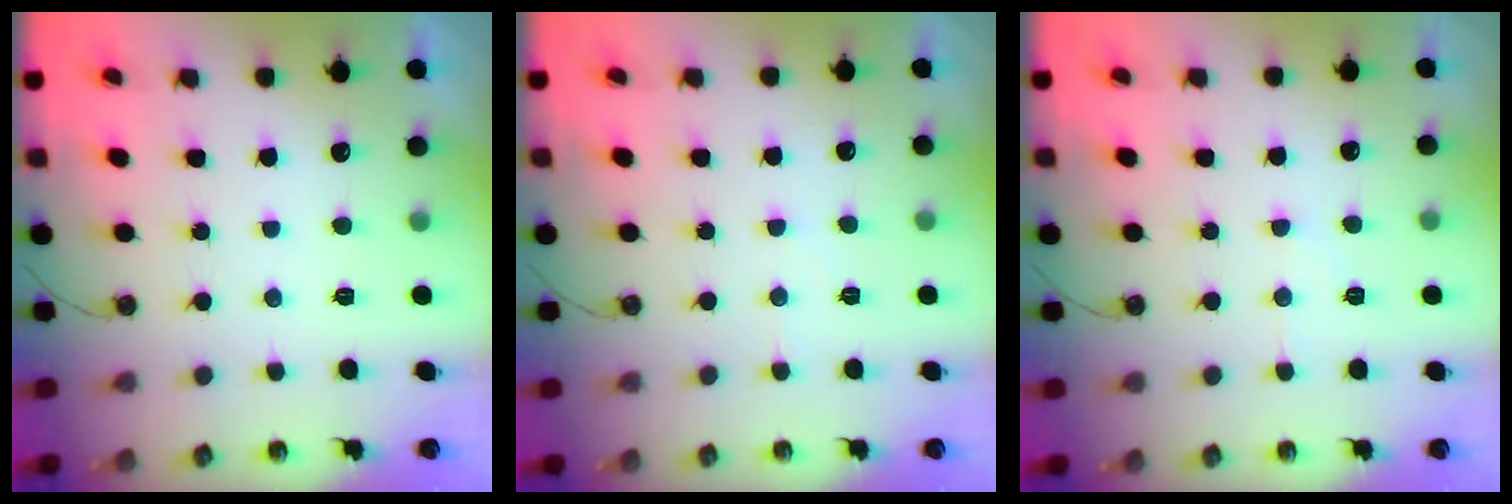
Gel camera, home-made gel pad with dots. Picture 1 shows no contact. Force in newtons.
{"total": 4.4, "press": 4.3, "slide": 0.7}
{"total": 6.4, "press": 6.3, "slide": 1.0}